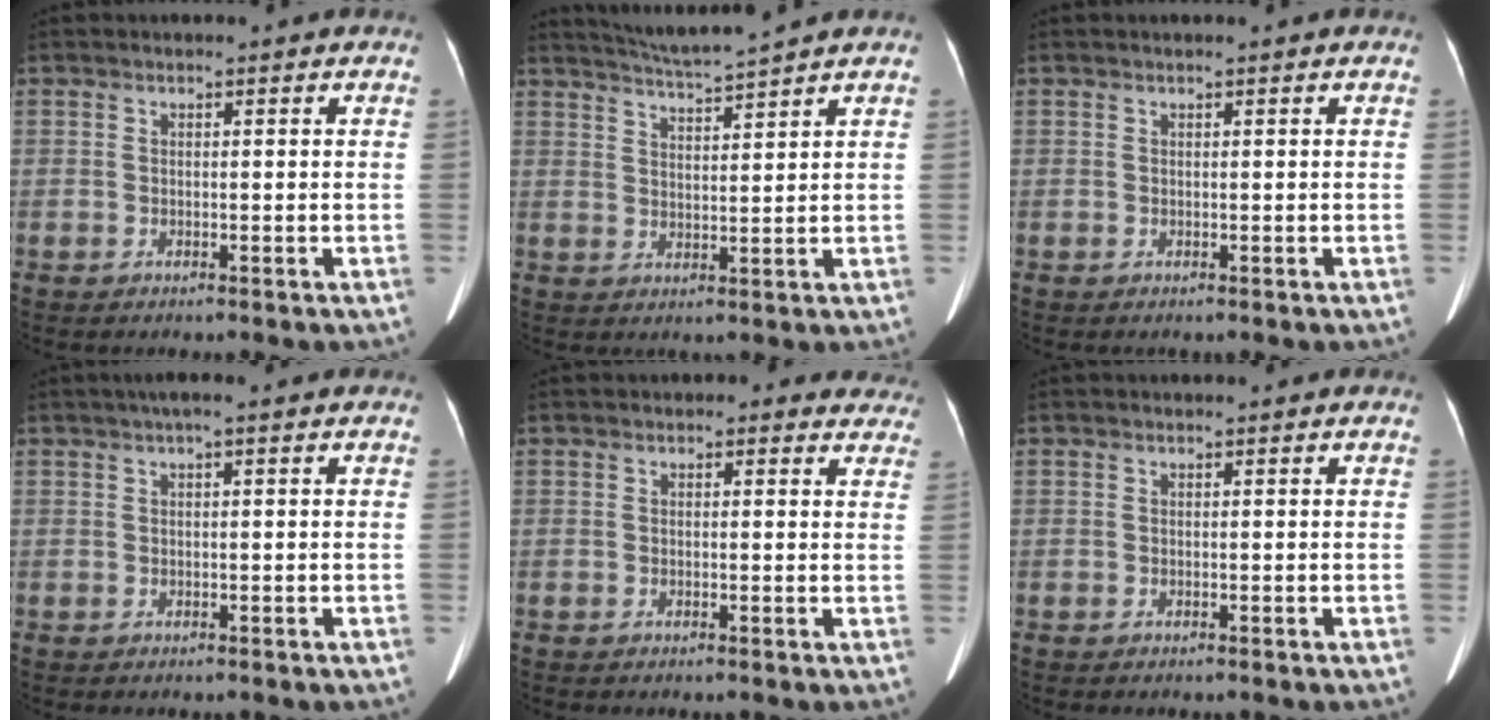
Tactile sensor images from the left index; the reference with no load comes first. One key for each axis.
{"total": 5.8, "fx": 5.4, "fy": -1.6, "fz": 1.5, "tx": -0.034, "ty": -0.003, "tz": 0.100}
{"total": 0.0}
{"total": 1.8, "fx": 0.8, "fy": 0.1, "fz": 1.5, "tx": -0.031, "ty": 0.015, "tz": 0.013}
{"total": 4.2, "fx": 3.6, "fy": 2.2, "fz": 0.8, "tx": 0.016, "ty": -0.002, "tz": 0.014}
{"total": 0.0}